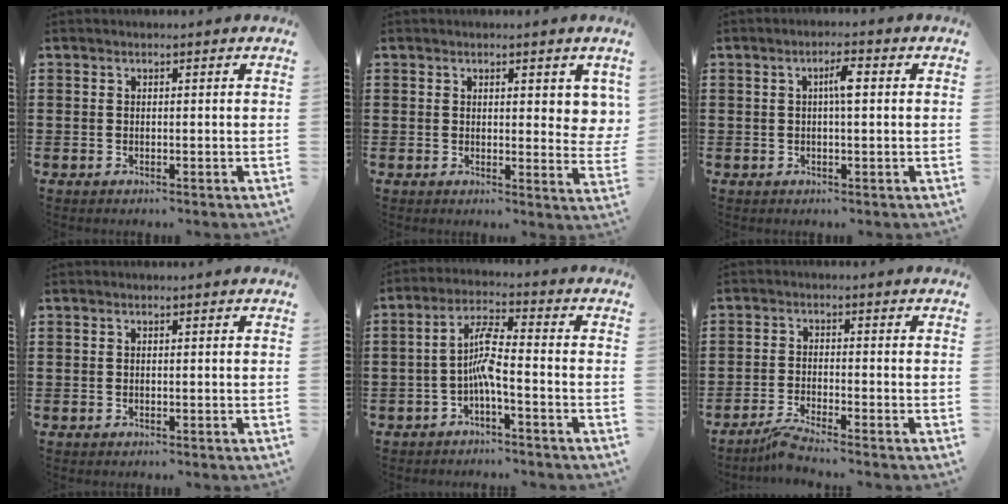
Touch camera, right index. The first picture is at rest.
{"total": 2.8, "force": [1.3, 1.2, 2.2], "torque": [-0.023, -0.004, 0.019]}
{"total": 3.0, "force": [0.4, 0.6, 2.9], "torque": [-0.056, 0.003, 0.003]}
{"total": 0.0}
{"total": 5.9, "force": [-2.0, 1.1, 5.4], "torque": [-0.114, 0.003, -0.042]}
{"total": 3.0, "force": [-2.7, -0.3, 1.2], "torque": [-0.029, -0.001, -0.055]}